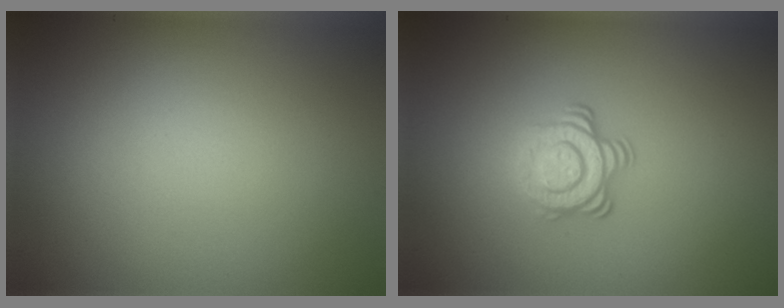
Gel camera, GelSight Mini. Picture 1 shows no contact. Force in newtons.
{"total": 3.7, "press": 2.7, "slide": 2.5}